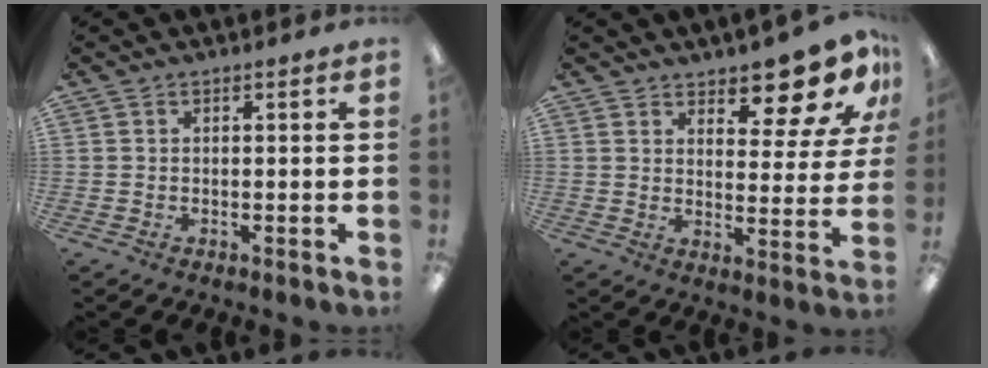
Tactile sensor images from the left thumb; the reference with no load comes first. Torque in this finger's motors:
{"motor_torque": [-0.12, 0.51, -0.19, 0.16, -0.02]}